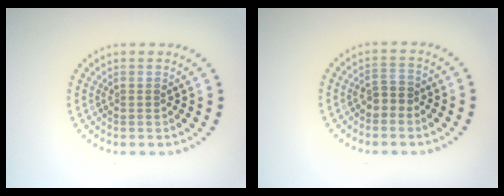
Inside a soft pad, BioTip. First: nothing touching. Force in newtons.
{"total": 1.9, "press": 1.8, "slide": 0.7}